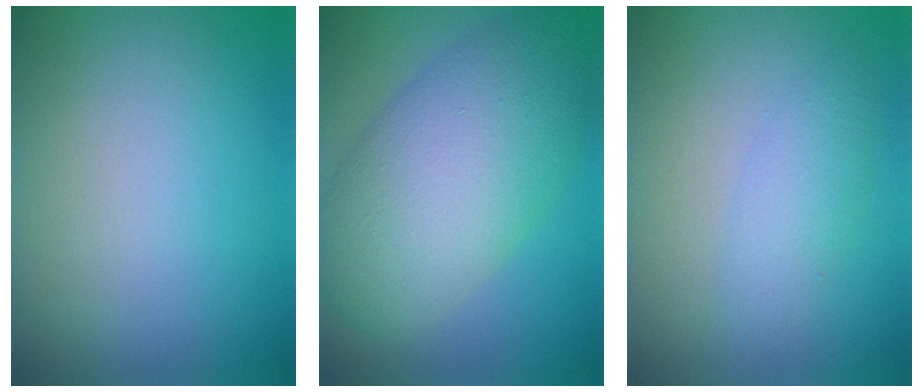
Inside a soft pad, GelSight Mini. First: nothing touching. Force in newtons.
{"total": 10.9, "press": 10.9, "slide": 0.1}
{"total": 2.2, "press": 2.2, "slide": 0.1}